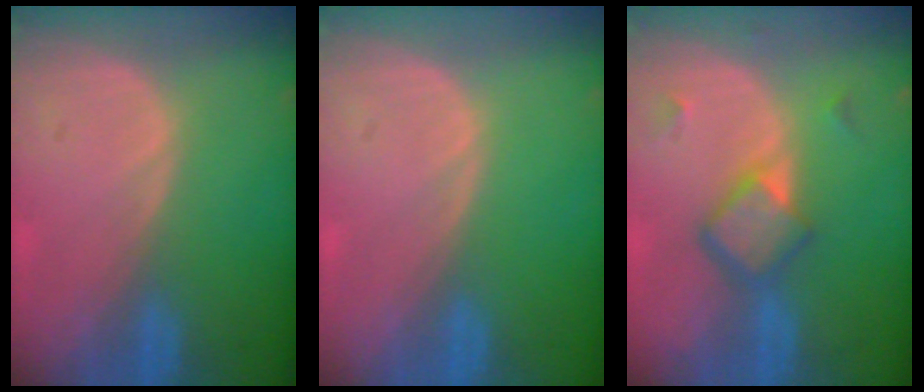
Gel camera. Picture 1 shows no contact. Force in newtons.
{"total": 0.0}
{"total": 5.9, "press": 5.1, "slide": 2.9}